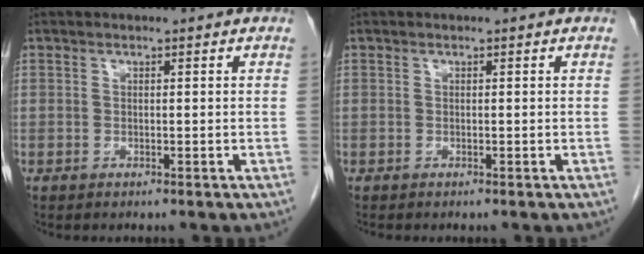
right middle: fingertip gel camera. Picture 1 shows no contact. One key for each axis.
{"total": 0.0}